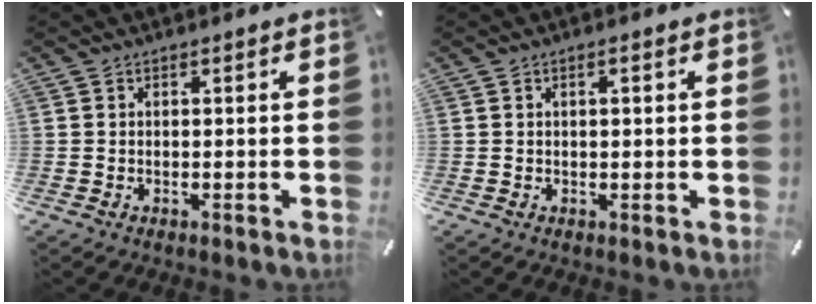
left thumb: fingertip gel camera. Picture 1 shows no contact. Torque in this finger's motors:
{"motor_torque": [-0.08, -0.29, -0.07, 0.13, 0.01]}